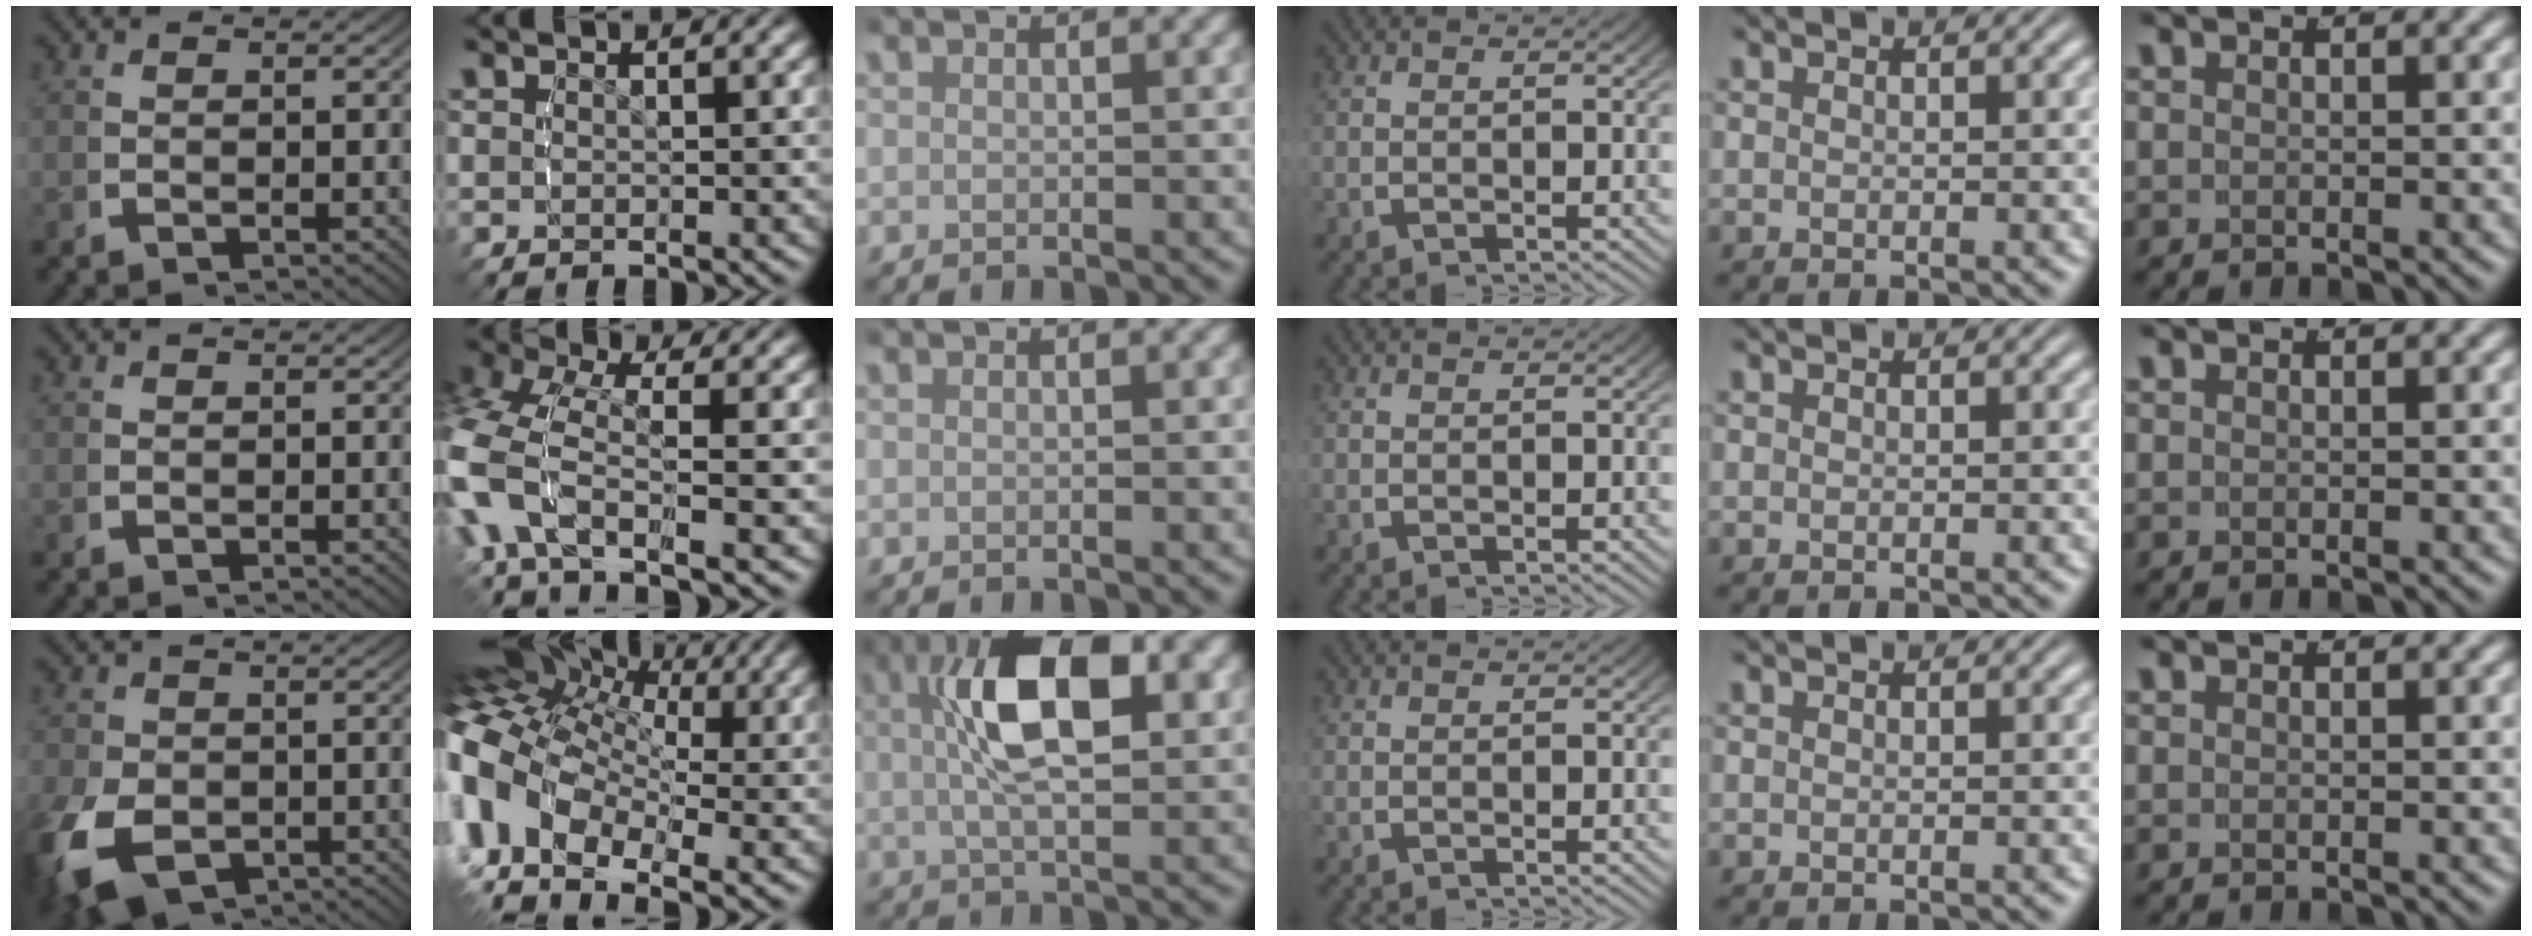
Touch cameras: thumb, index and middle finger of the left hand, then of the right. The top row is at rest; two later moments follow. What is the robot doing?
{"motion": "lift_and_place", "object": "bottle cap"}